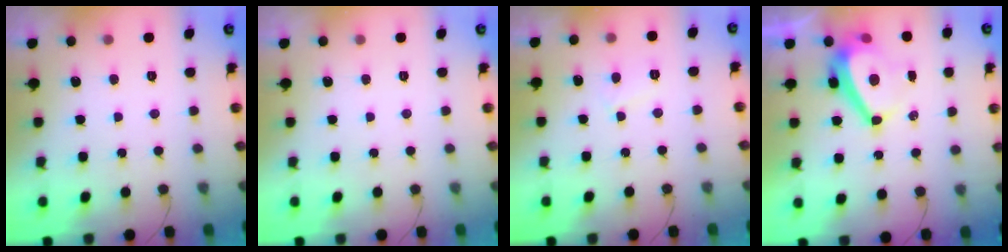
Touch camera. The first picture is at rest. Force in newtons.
{"total": 0.0}
{"total": 4.1, "press": 4.0, "slide": 0.4}
{"total": 9.0, "press": 8.3, "slide": 3.5}